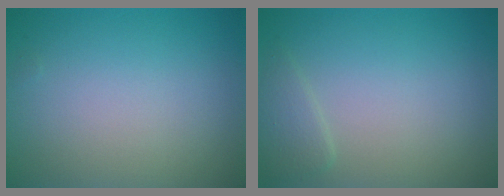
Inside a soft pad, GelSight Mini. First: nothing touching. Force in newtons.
{"total": 1.4, "press": 1.3, "slide": 0.1}